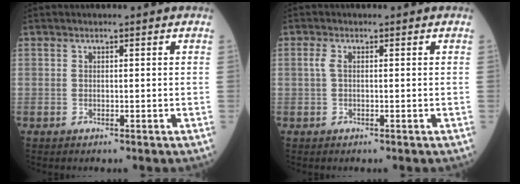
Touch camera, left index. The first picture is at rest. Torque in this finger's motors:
{"motor_torque": [0.34, -0.23, 0.10, 0.04]}